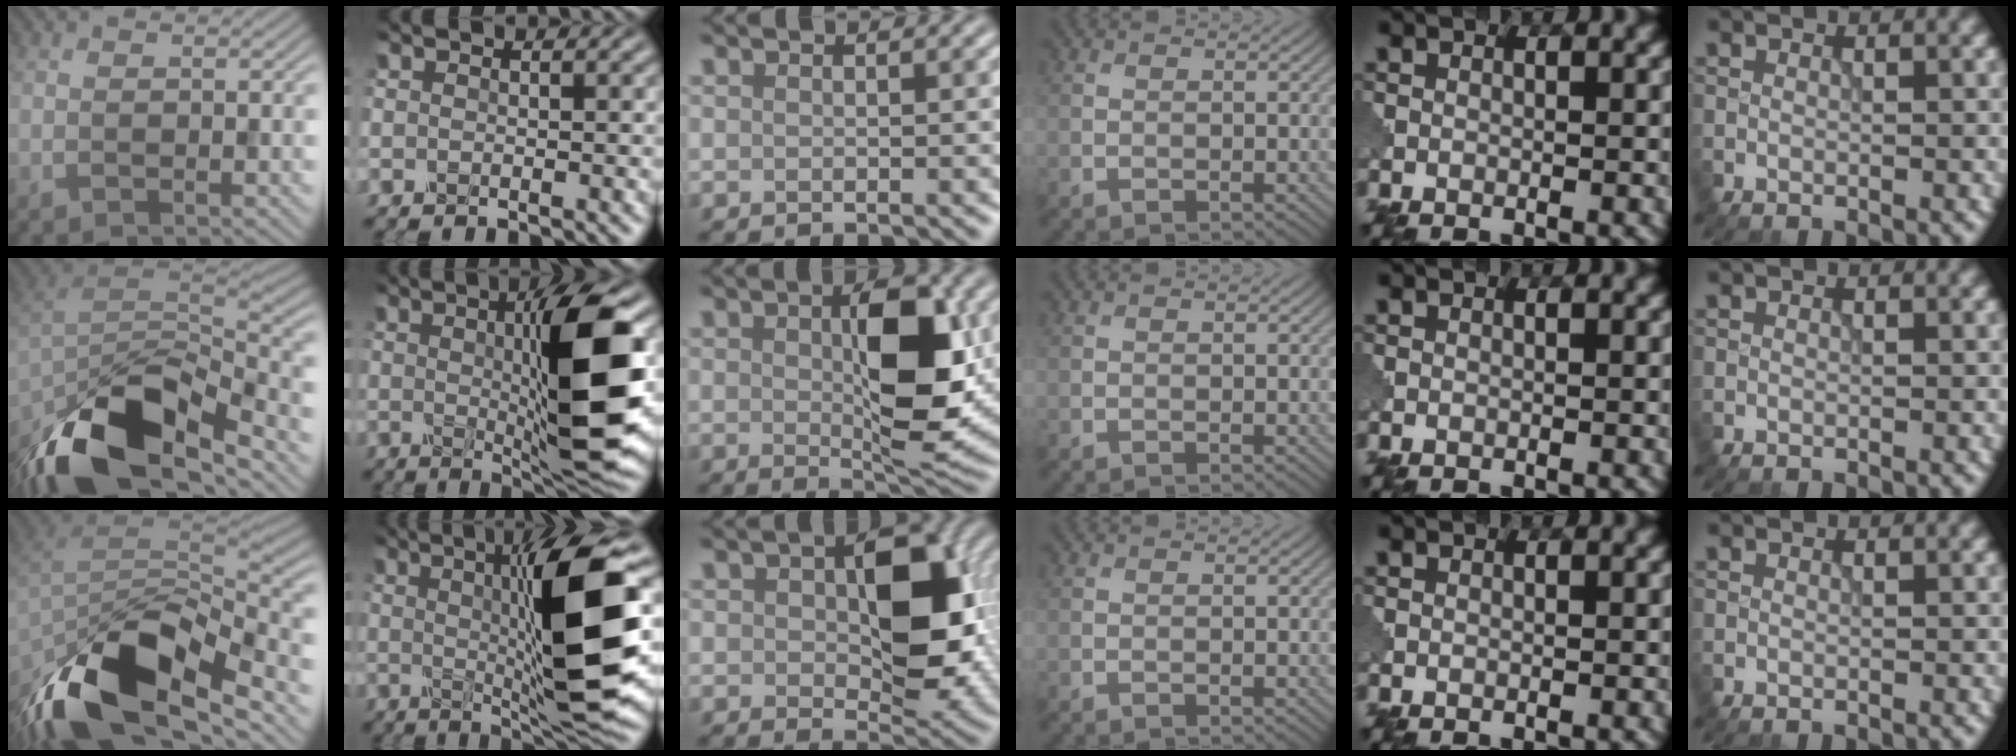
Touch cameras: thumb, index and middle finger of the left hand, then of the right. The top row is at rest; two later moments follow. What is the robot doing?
{"motion": "shake", "object": "sieve"}